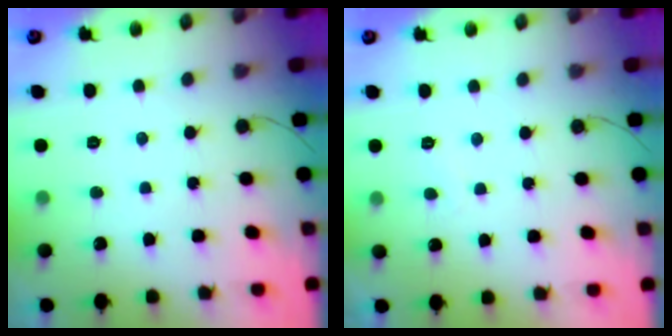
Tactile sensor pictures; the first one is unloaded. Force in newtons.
{"total": 1.7, "press": 1.6, "slide": 0.5}